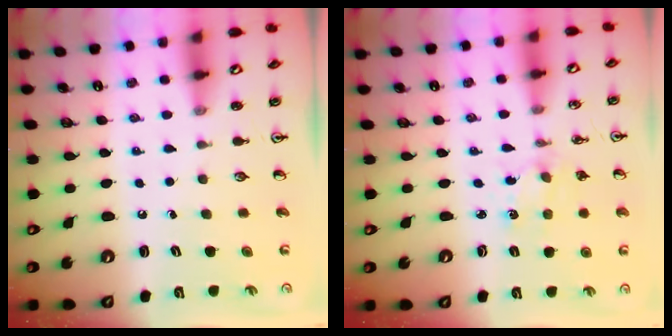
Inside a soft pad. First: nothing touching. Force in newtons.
{"total": 2.3, "press": 2.3, "slide": 0.4}